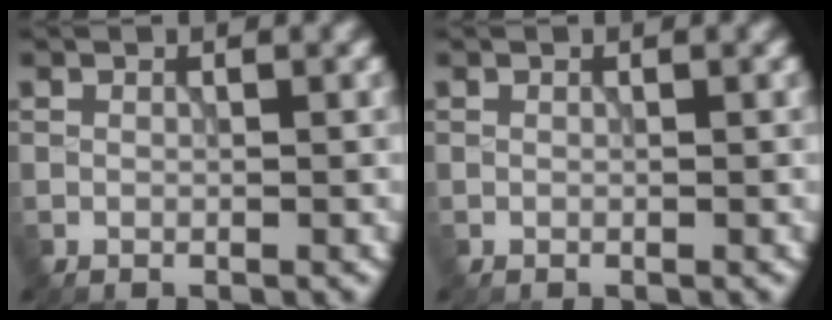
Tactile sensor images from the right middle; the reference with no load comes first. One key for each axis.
{"total": 0.0}